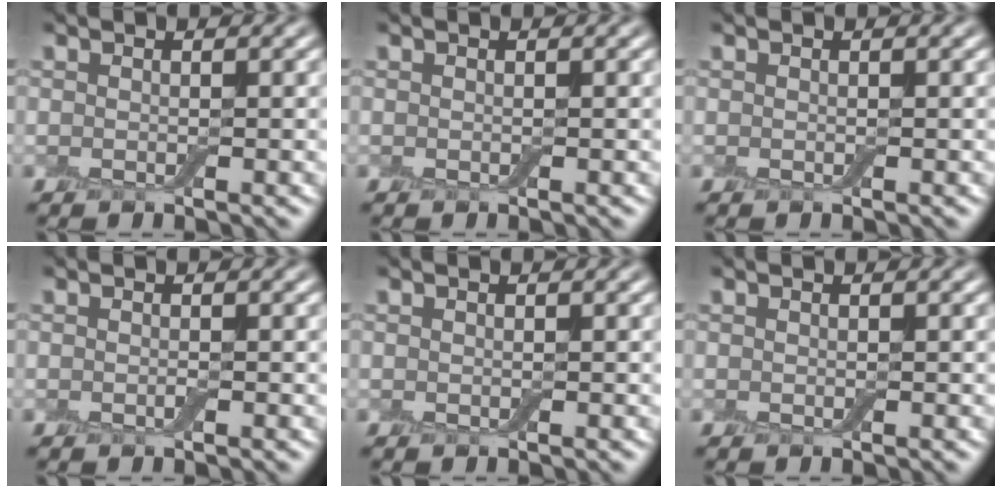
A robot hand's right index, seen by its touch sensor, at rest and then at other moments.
{"total": 0.0}
{"total": 0.0}
{"total": 0.0}
{"total": 0.0}
{"total": 0.0}